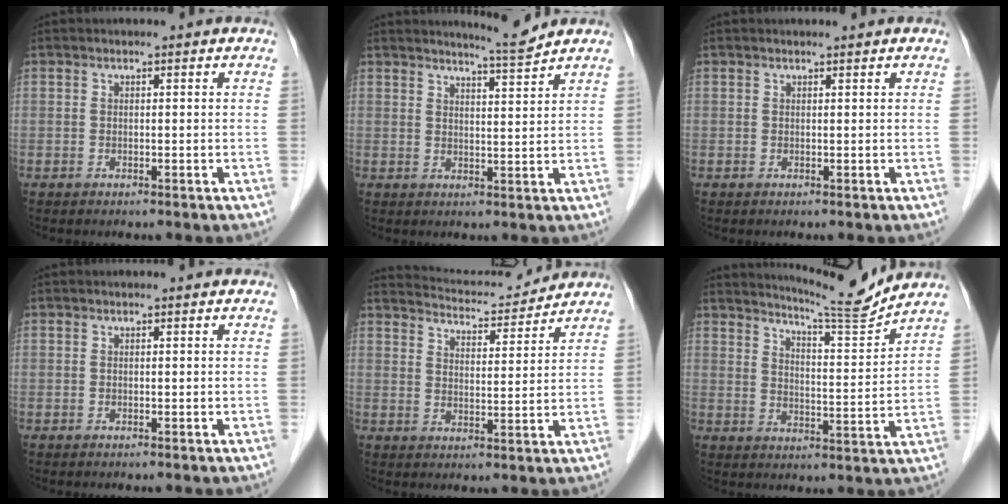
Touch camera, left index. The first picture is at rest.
{"total": 3.7, "force": [3.5, -1.3, 0.2], "torque": [-0.012, -0.019, 0.060]}
{"total": 0.7, "force": [0.6, -0.1, 0.1], "torque": [-0.007, 0.000, 0.012]}
{"total": 0.0}
{"total": 10.0, "force": [9.9, 0.6, 1.3], "torque": [-0.028, 0.010, 0.149]}
{"total": 9.4, "force": [9.1, -1.7, 1.6], "torque": [-0.042, -0.034, 0.143]}